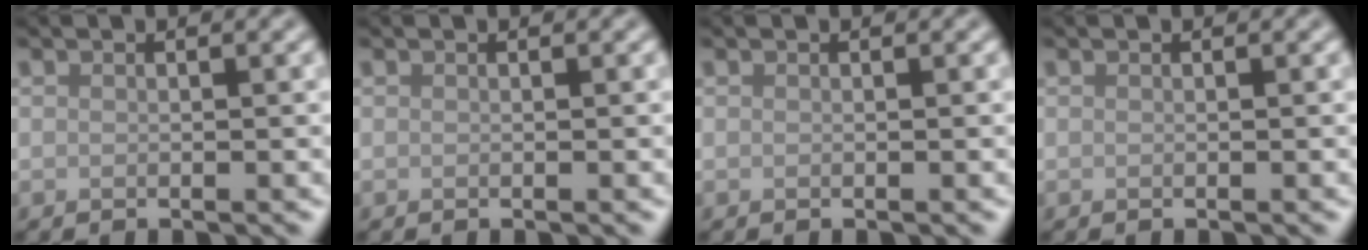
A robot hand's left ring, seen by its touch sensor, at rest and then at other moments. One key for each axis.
{"total": 0.0}
{"total": 0.0}
{"total": 0.0}